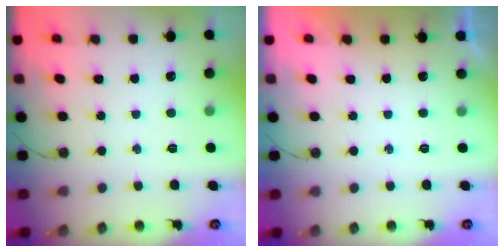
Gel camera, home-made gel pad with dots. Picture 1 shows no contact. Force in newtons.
{"total": 0.0}